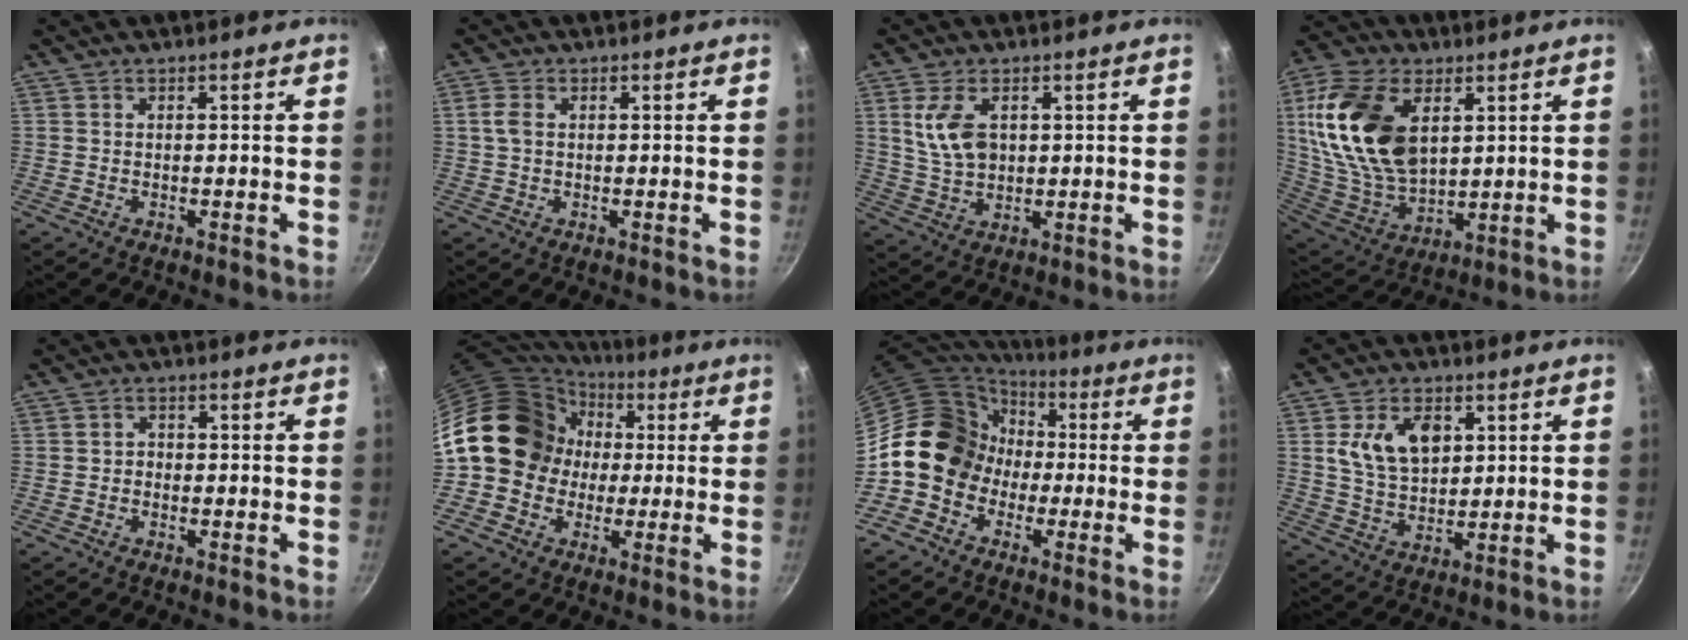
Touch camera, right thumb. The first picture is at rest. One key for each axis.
{"total": 2.8, "fx": 0.4, "fy": 1.8, "fz": 2.0, "tx": -0.046, "ty": 0.006, "tz": 0.007}
{"total": 8.3, "fx": 2.2, "fy": 5.1, "fz": 6.2, "tx": -0.109, "ty": -0.011, "tz": 0.048}
{"total": 22.6, "fx": 6.3, "fy": 13.7, "fz": 16.9, "tx": -0.313, "ty": -0.026, "tz": 0.127}
{"total": 1.6, "fx": -0.4, "fy": 1.4, "fz": 0.7, "tx": -0.006, "ty": 0.008, "tz": -0.010}
{"total": 17.2, "fx": 0.9, "fy": 14.8, "fz": 8.6, "tx": -0.115, "ty": 0.047, "tz": 0.007}
{"total": 14.6, "fx": -1.5, "fy": 12.5, "fz": 7.4, "tx": -0.081, "ty": 0.046, "tz": -0.040}
{"total": 10.7, "fx": 3.2, "fy": 6.9, "fz": 7.5, "tx": -0.115, "ty": -0.016, "tz": 0.059}